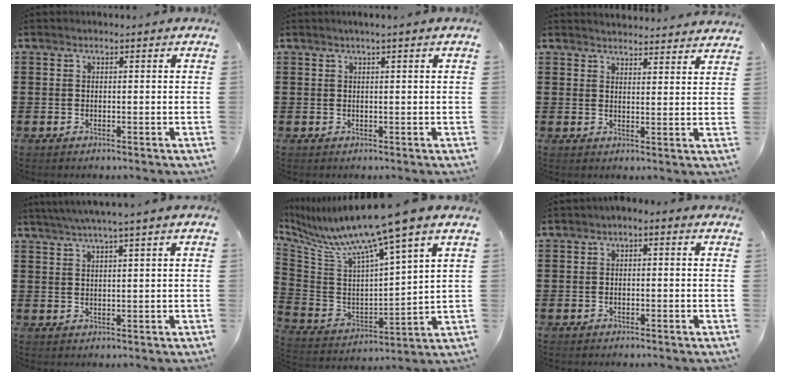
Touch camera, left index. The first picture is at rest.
{"total": 0.8, "force": [0.4, -0.2, 0.7], "torque": [-0.011, -0.001, 0.007]}
{"total": 2.8, "force": [2.8, -0.1, -0.1], "torque": [0.002, -0.018, 0.049]}
{"total": 2.7, "force": [1.9, -0.5, 1.9], "torque": [-0.037, 0.000, 0.033]}
{"total": 9.3, "force": [7.5, -1.4, 5.3], "torque": [-0.136, -0.063, 0.114]}
{"total": 1.2, "force": [-1.1, 0.4, 0.3], "torque": [-0.010, 0.003, -0.023]}